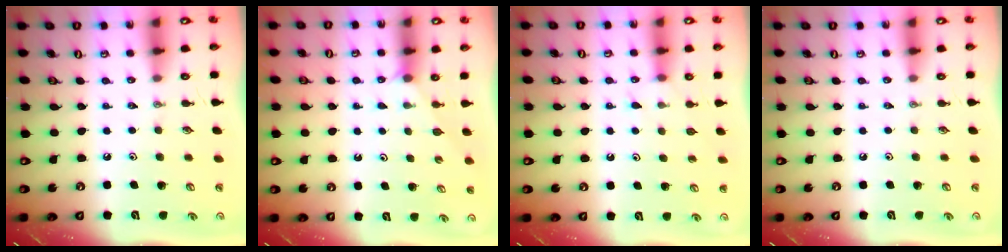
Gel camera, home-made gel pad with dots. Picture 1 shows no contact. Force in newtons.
{"total": 1.5, "press": 1.5, "slide": 0.2}
{"total": 5.4, "press": 5.4, "slide": 0.4}
{"total": 0.0}